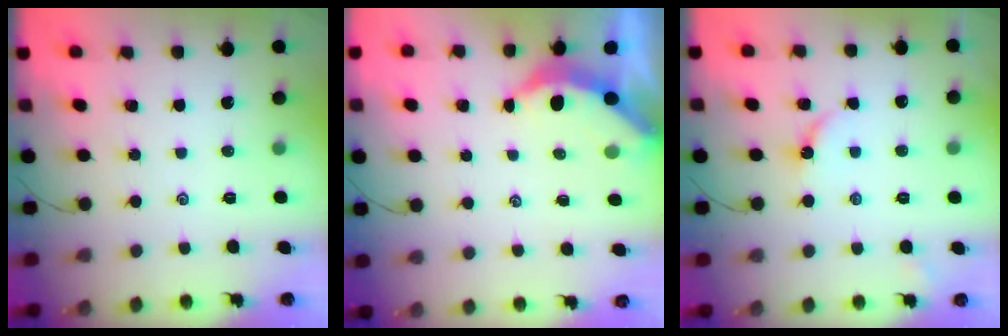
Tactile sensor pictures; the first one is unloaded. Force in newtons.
{"total": 3.7, "press": 3.7, "slide": 0.4}
{"total": 3.5, "press": 3.5, "slide": 0.3}